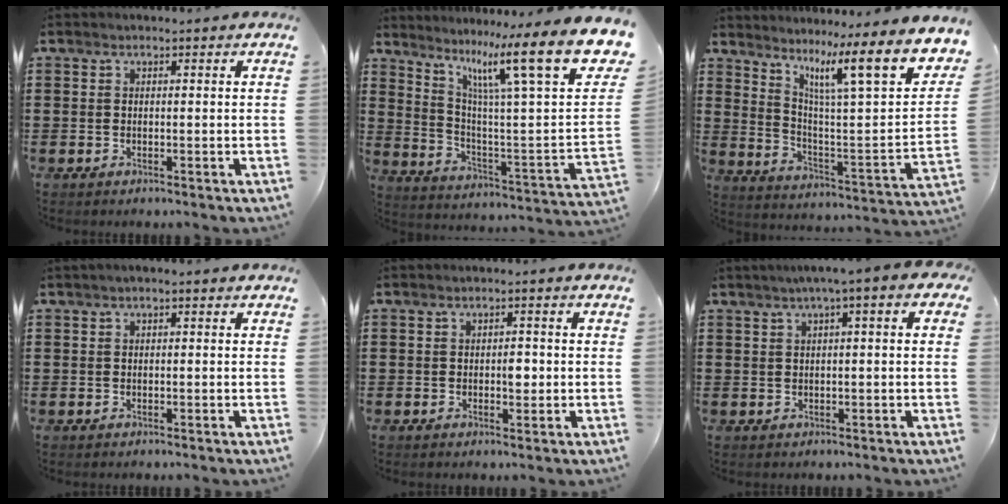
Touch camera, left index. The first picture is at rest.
{"total": 16.3, "force": [9.0, 2.0, 13.4], "torque": [-0.256, -0.057, 0.133]}
{"total": 13.0, "force": [7.9, 1.5, 10.3], "torque": [-0.188, -0.062, 0.115]}
{"total": 0.5, "force": [-0.1, 0.2, 0.5], "torque": [-0.009, -0.001, -0.001]}
{"total": 1.8, "force": [-0.2, 1.1, 1.5], "torque": [-0.020, 0.002, -0.006]}
{"total": 3.1, "force": [0.7, 0.0, 3.0], "torque": [-0.057, 0.000, 0.011]}